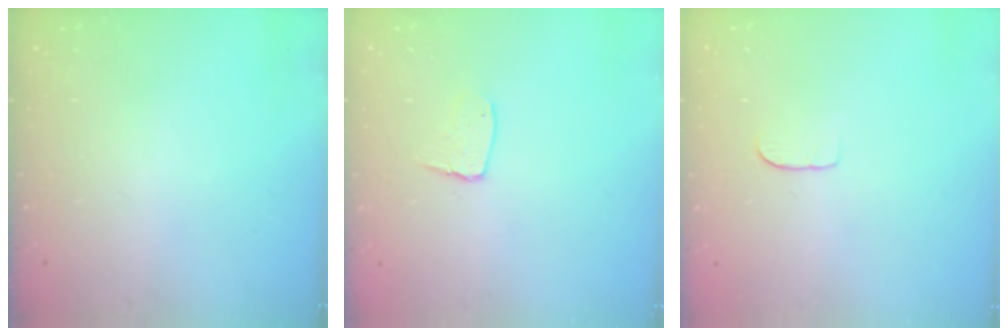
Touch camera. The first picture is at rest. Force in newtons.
{"total": 7.0, "press": 7.0, "slide": 0.5}
{"total": 4.5, "press": 4.5, "slide": 0.3}